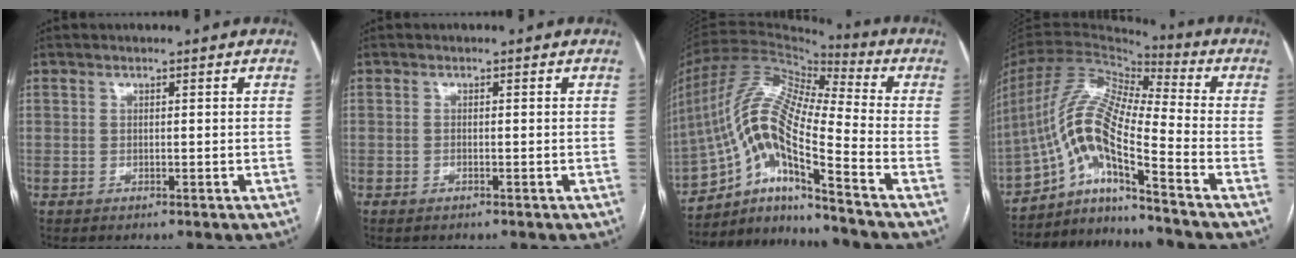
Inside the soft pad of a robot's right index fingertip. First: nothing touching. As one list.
[{"total": 0.6, "force": [-0.4, 0.1, 0.4], "torque": [-0.012, -0.001, -0.007]}, {"total": 15.5, "force": [-9.2, 0.7, 12.4], "torque": [-0.253, 0.016, -0.168]}, {"total": 13.5, "force": [-8.0, 0.5, 10.8], "torque": [-0.221, 0.014, -0.146]}]